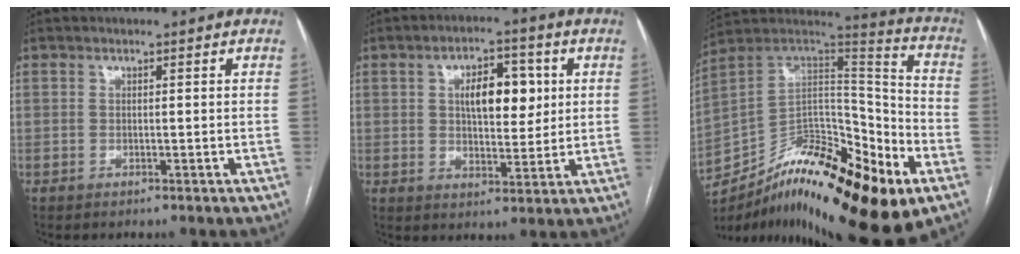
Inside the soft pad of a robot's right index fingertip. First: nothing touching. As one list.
[{"total": 8.7, "force": [2.2, 4.0, 7.4], "torque": [-0.115, 0.013, 0.036]}, {"total": 27.5, "force": [-13.9, 9.1, 21.9], "torque": [-0.339, 0.029, -0.221]}]